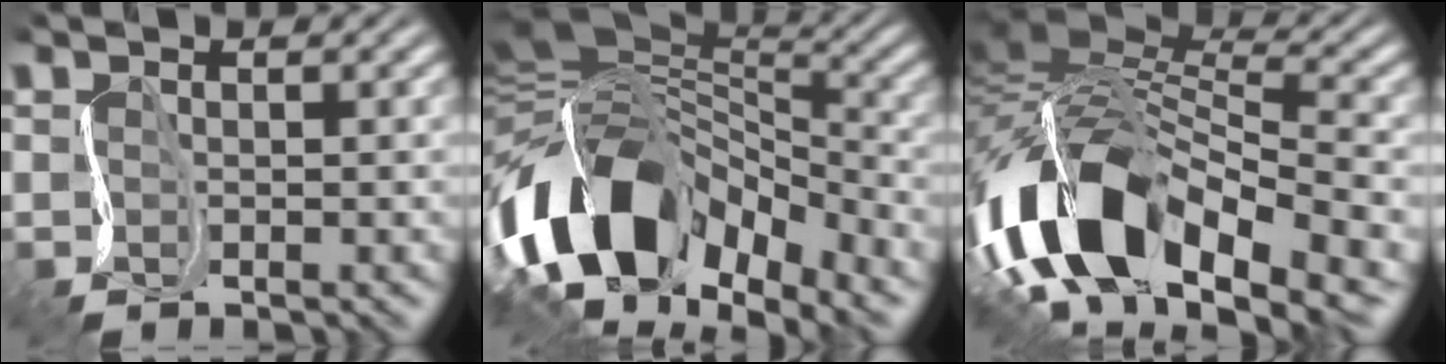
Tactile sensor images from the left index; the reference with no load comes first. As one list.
[{"total": 13.6, "force": [-5.8, 8.0, 9.4], "torque": [-0.175, 0.011, -0.117]}, {"total": 16.3, "force": [-5.9, 8.3, 12.8], "torque": [-0.260, 0.002, -0.108]}]